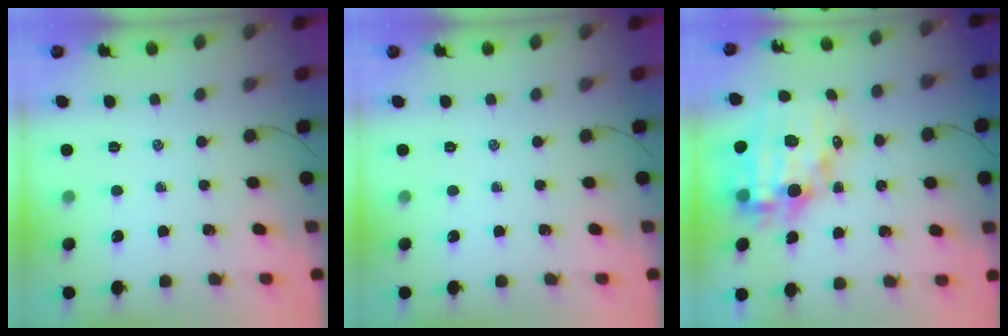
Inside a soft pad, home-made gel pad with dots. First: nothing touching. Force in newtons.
{"total": 0.0}
{"total": 15.6, "press": 15.1, "slide": 3.7}